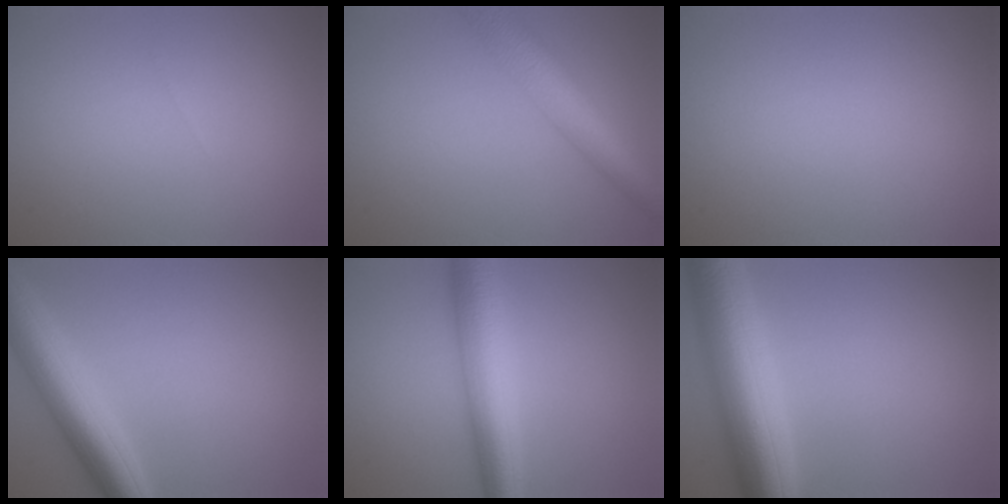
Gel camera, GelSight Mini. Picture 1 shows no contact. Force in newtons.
{"total": 6.2, "press": 6.2, "slide": 0.2}
{"total": 0.0}
{"total": 6.6, "press": 6.6, "slide": 0.2}
{"total": 6.8, "press": 6.8, "slide": 0.1}
{"total": 9.3, "press": 9.3, "slide": 0.1}